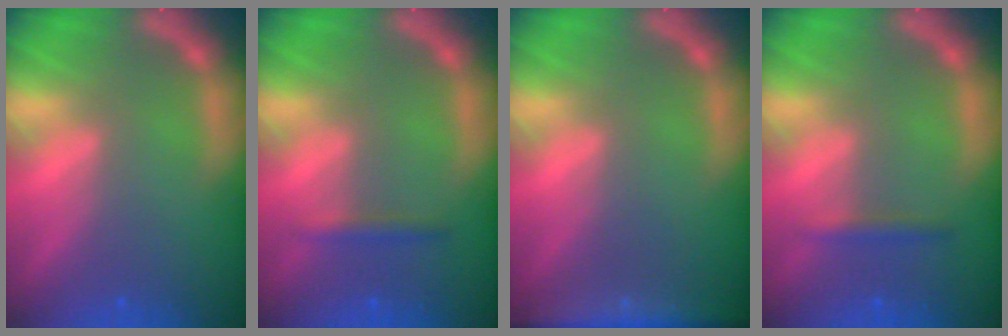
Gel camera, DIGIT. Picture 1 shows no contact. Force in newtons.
{"total": 1.4}
{"total": 6.5}
{"total": 1.4}